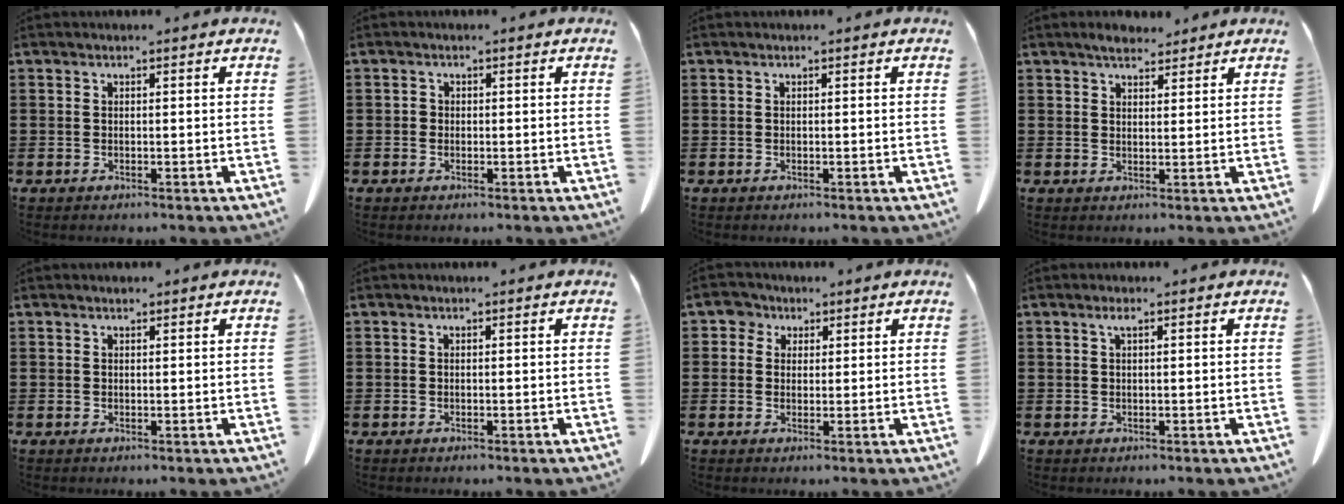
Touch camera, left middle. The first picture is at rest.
{"total": 0.8, "force": [-0.1, 0.8, 0.3], "torque": [-0.009, 0.005, -0.002]}
{"total": 0.0}
{"total": 3.3, "force": [2.9, 1.0, 1.1], "torque": [-0.019, -0.003, 0.053]}
{"total": 0.6, "force": [0.5, 0.3, 0.2], "torque": [-0.005, 0.002, 0.011]}
{"total": 0.0}
{"total": 3.0, "force": [1.7, 2.3, 0.8], "torque": [-0.019, 0.007, 0.028]}
{"total": 1.1, "force": [0.5, 0.2, 1.0], "torque": [-0.022, 0.004, 0.008]}